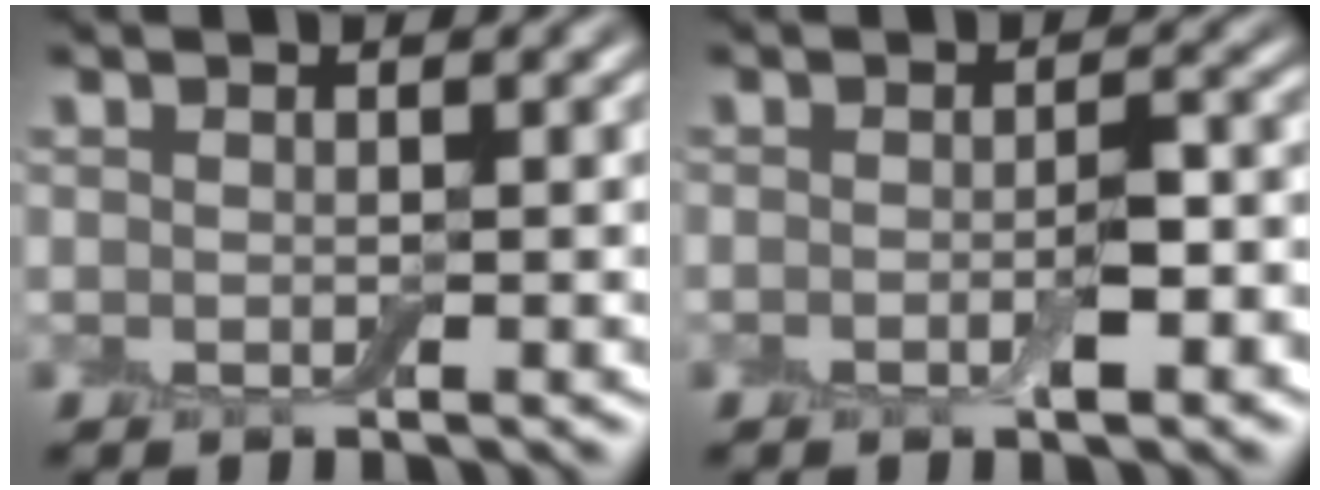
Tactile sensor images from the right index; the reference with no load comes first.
{"total": 2.6, "force": [-0.9, 0.8, 2.3], "torque": [-0.042, 0.000, -0.018]}